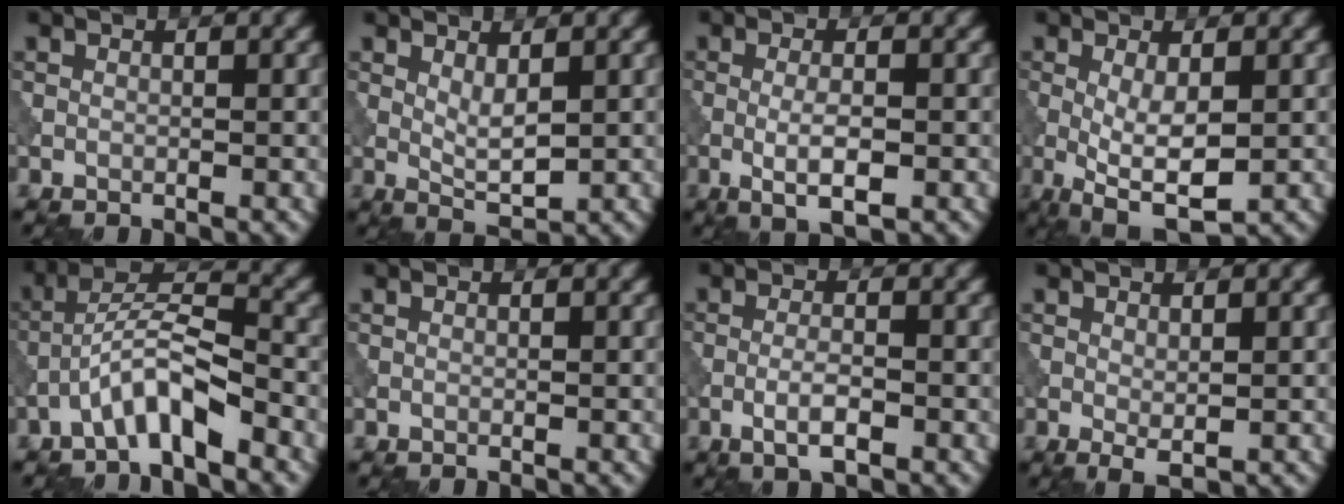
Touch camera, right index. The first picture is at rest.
{"total": 2.3, "force": [0.7, 0.7, 2.1], "torque": [-0.042, -0.006, 0.018]}
{"total": 3.3, "force": [-0.8, 0.8, 3.1], "torque": [-0.058, -0.004, -0.015]}
{"total": 4.8, "force": [-0.6, 1.5, 4.5], "torque": [-0.086, -0.013, -0.006]}
{"total": 5.3, "force": [-3.4, 1.2, 3.8], "torque": [-0.070, 0.018, -0.068]}
{"total": 0.0}
{"total": 2.6, "force": [-1.1, 0.6, 2.3], "torque": [-0.044, 0.003, -0.026]}
{"total": 1.2, "force": [0.0, 0.4, 1.2], "torque": [-0.021, -0.005, 0.003]}